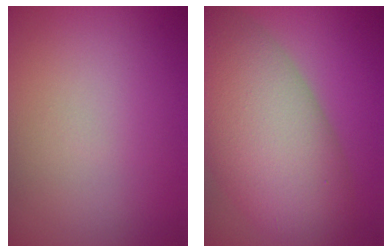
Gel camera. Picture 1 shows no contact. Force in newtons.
{"total": 13.2, "press": 13.2, "slide": 0.6}